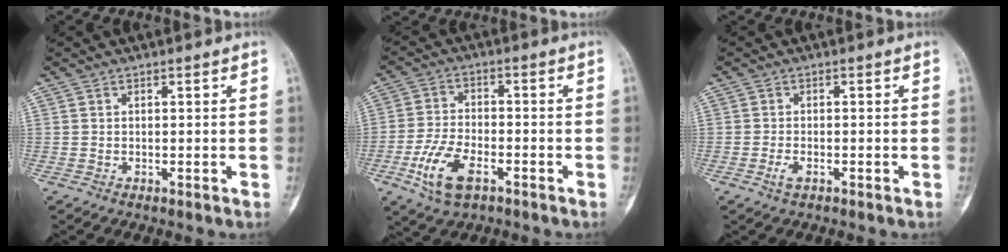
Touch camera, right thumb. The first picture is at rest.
{"total": 9.6, "force": [-4.3, 4.9, 7.1], "torque": [-0.142, 0.015, -0.080]}
{"total": 1.8, "force": [-0.9, 0.8, 1.3], "torque": [-0.027, 0.003, -0.019]}